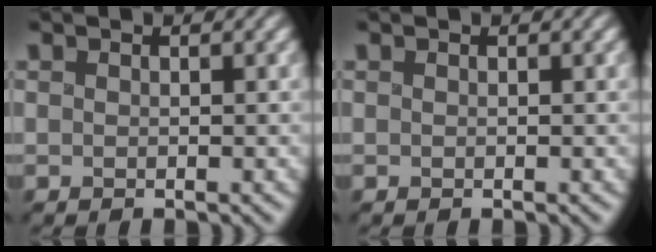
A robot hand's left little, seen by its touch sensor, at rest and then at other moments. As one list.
[{"total": 0.0}]